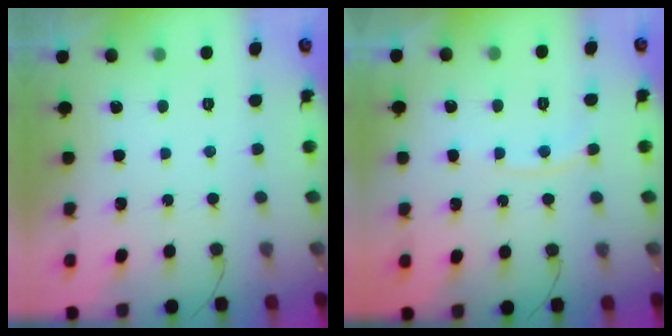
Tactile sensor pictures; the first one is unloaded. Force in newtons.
{"total": 5.7, "press": 5.7, "slide": 0.5}